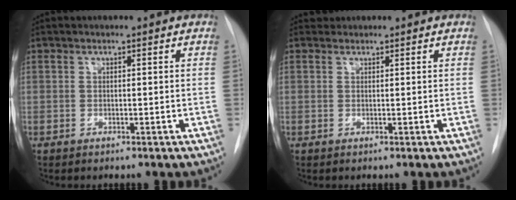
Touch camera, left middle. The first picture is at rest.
{"total": 0.8, "force": [0.7, 0.3, -0.3], "torque": [-0.001, 0.008, 0.012]}